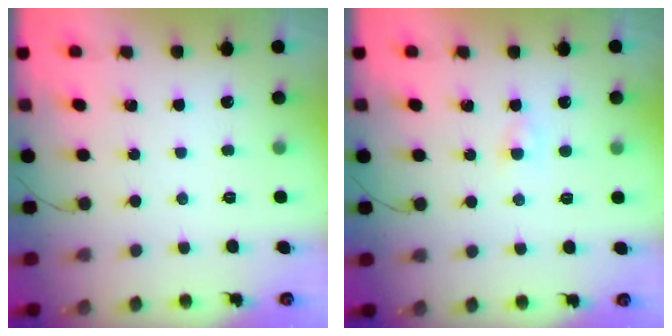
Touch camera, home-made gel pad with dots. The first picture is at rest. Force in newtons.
{"total": 1.5, "press": 1.4, "slide": 0.6}